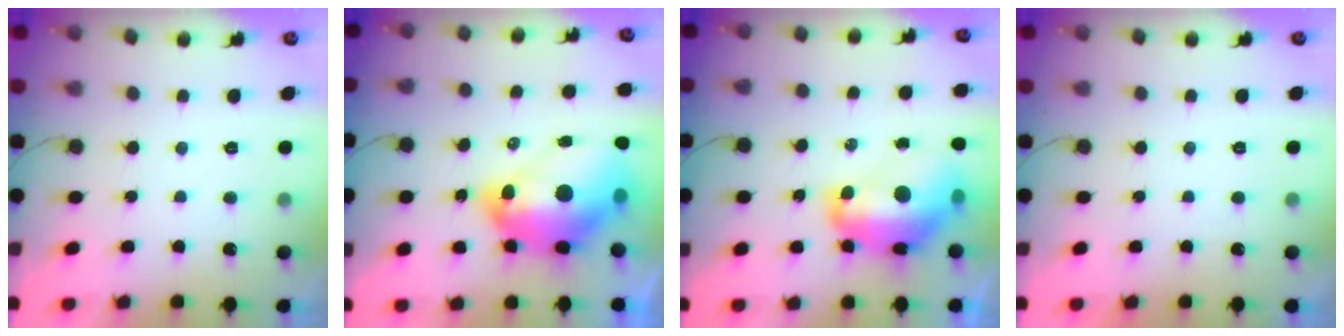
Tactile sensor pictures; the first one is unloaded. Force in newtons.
{"total": 19.9, "press": 19.7, "slide": 2.3}
{"total": 15.9, "press": 15.9, "slide": 1.3}
{"total": 0.0}